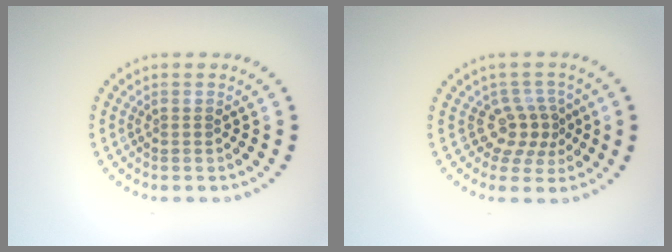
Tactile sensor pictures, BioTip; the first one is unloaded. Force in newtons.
{"total": 2.9, "press": 2.2, "slide": 2.0}